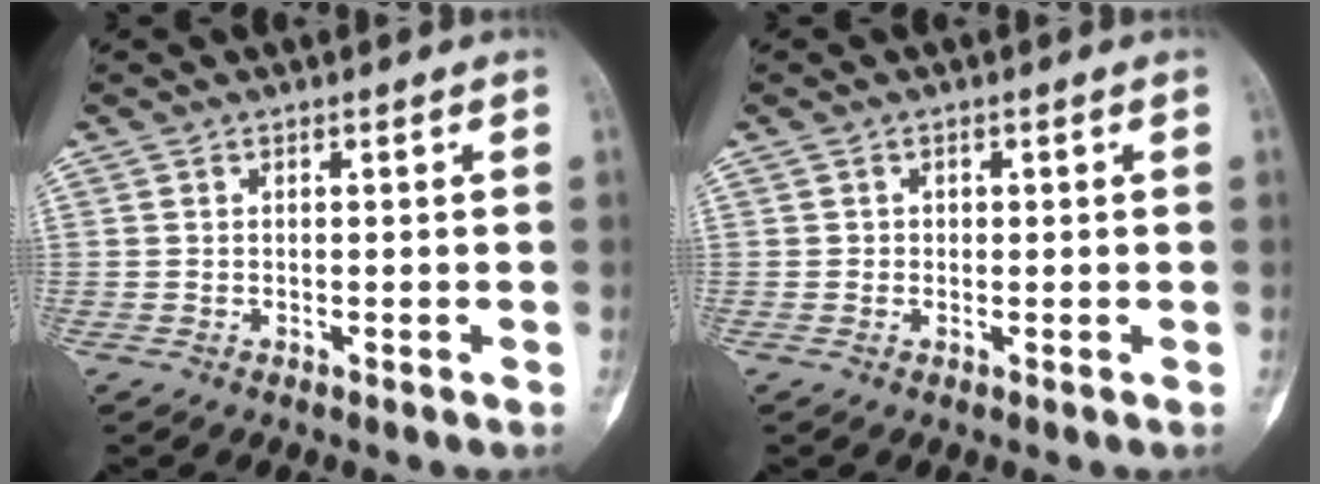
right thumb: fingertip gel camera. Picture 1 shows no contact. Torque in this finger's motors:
{"motor_torque": [0.12, -0.09, 0.25, -0.13, 0.01]}